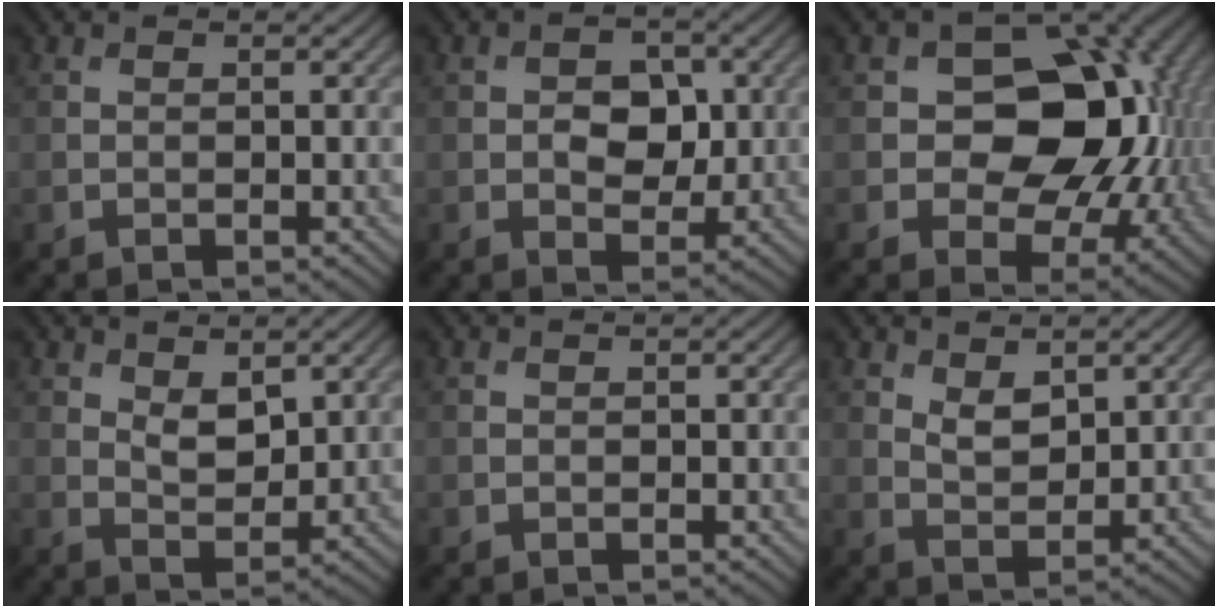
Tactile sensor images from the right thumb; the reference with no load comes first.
{"total": 4.9, "force": [0.0, 3.4, 3.5], "torque": [-0.056, -0.004, -0.007]}
{"total": 13.2, "force": [0.8, 9.5, 9.1], "torque": [-0.123, -0.004, 0.007]}
{"total": 3.6, "force": [1.8, 1.9, 2.6], "torque": [-0.053, -0.007, 0.035]}
{"total": 0.0}
{"total": 3.2, "force": [1.8, 1.7, 2.1], "torque": [-0.046, -0.007, 0.039]}